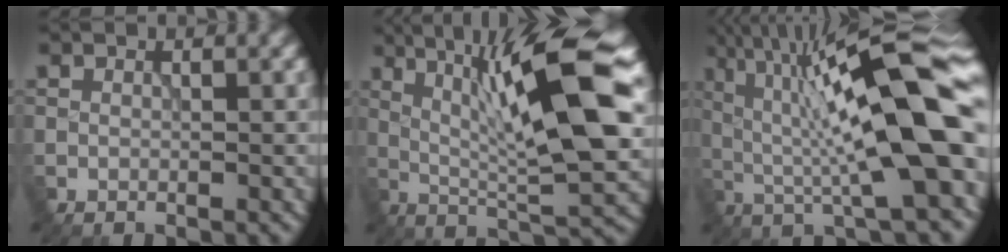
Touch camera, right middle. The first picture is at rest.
{"total": 12.4, "force": [3.0, 2.4, 11.7], "torque": [-0.183, 0.012, 0.049]}
{"total": 17.4, "force": [1.5, 4.1, 16.8], "torque": [-0.259, 0.033, 0.017]}